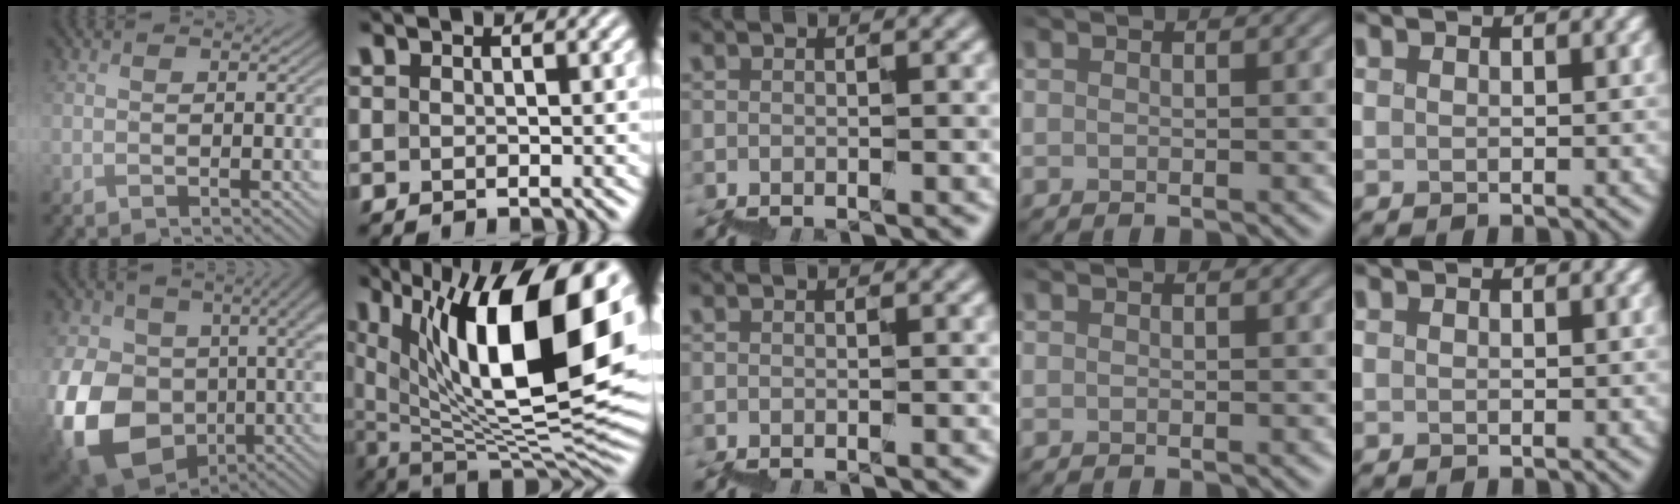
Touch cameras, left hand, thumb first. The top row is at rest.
{"thumb": {"total": 18.4, "force": [-0.9, 13.2, 12.8], "torque": [-0.289, -0.038, -0.002]}, "index": {"total": 17.5, "force": [5.8, 7.1, 14.9], "torque": [-0.225, 0.000, 0.096]}}